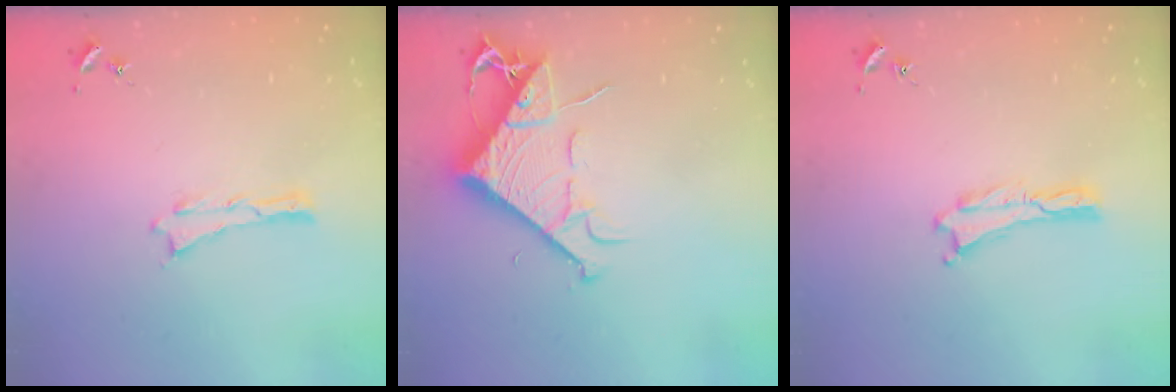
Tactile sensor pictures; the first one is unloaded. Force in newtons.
{"total": 8.9, "press": 8.8, "slide": 1.1}
{"total": 0.0}